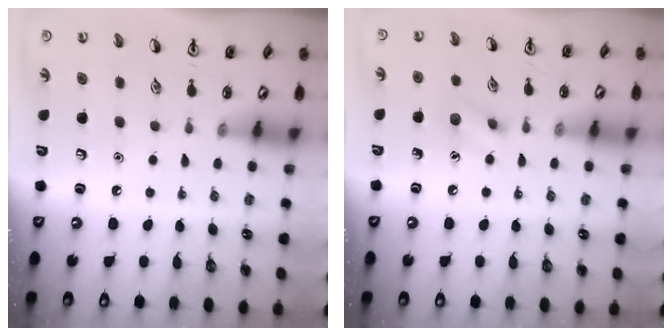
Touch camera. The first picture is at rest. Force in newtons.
{"total": 7.5, "press": 7.3, "slide": 1.4}